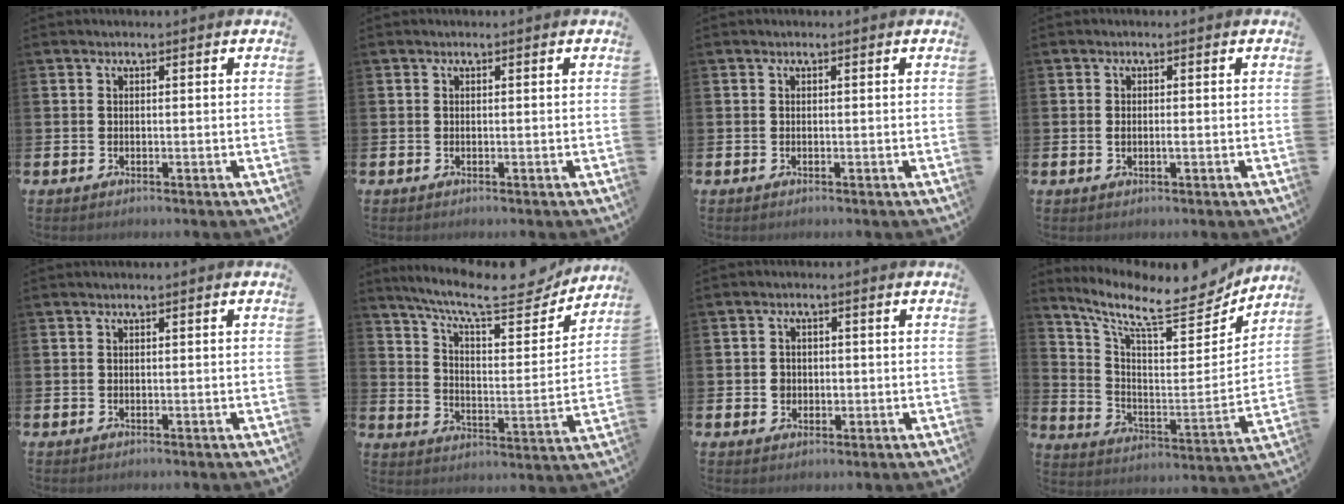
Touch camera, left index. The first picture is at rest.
{"total": 0.0}
{"total": 0.0}
{"total": 0.9, "force": [-0.1, 0.3, 0.8], "torque": [-0.008, -0.003, -0.005]}
{"total": 0.0}
{"total": 10.9, "force": [9.5, 2.3, 4.8], "torque": [-0.110, -0.063, 0.160]}
{"total": 2.0, "force": [0.0, 1.9, 0.5], "torque": [-0.006, 0.005, -0.006]}
{"total": 10.7, "force": [8.9, 2.9, 5.1], "torque": [-0.121, -0.070, 0.144]}